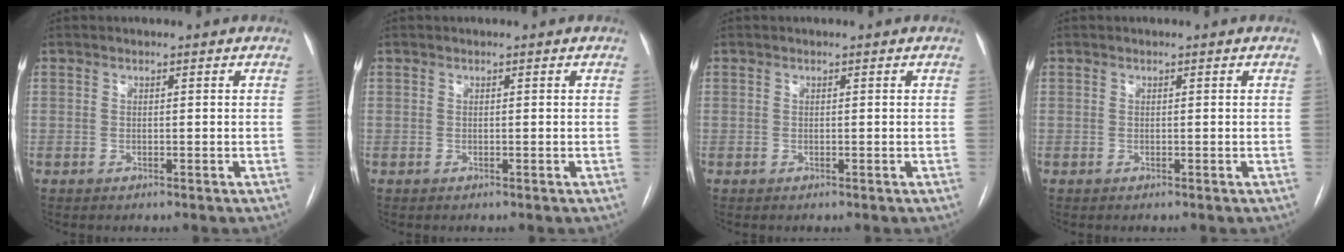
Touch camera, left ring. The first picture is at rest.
{"total": 0.0}
{"total": 0.0}
{"total": 0.0}